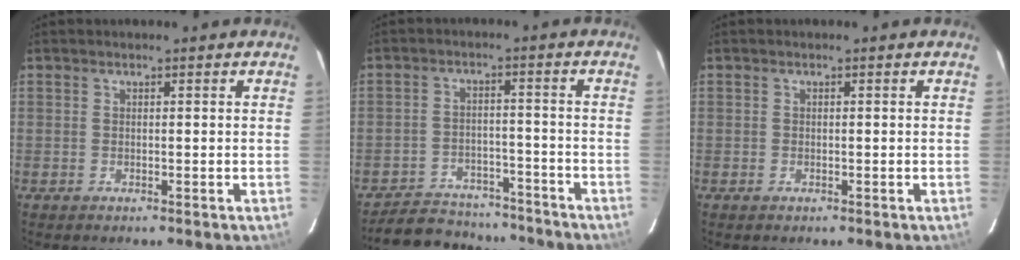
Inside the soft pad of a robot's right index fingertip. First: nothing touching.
{"total": 15.9, "force": [-14.0, 5.6, 4.9], "torque": [-0.118, 0.017, -0.188]}
{"total": 0.5, "force": [-0.3, 0.4, 0.1], "torque": [-0.003, -0.001, -0.007]}